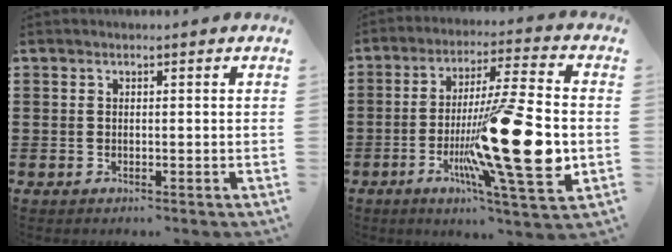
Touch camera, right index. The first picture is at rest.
{"total": 20.9, "force": [-4.6, 3.9, 20.0], "torque": [-0.333, -0.016, -0.070]}